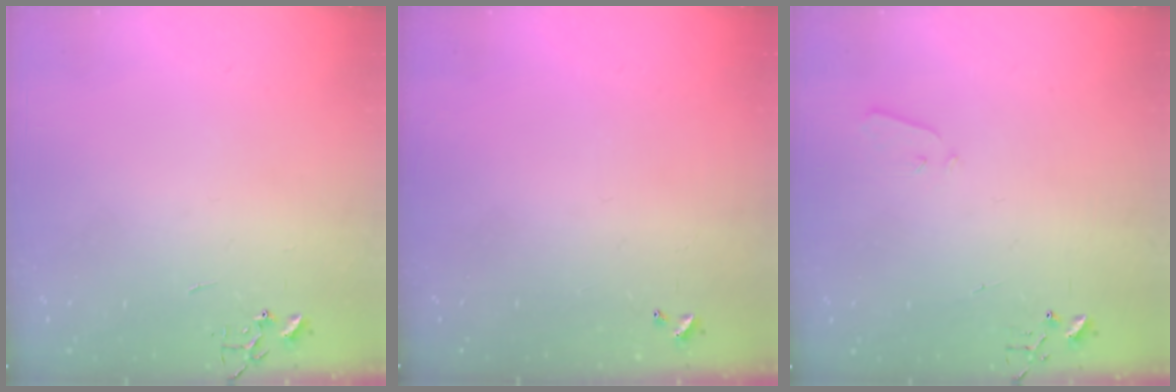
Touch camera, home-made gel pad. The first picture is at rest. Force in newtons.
{"total": 0.0}
{"total": 3.4, "press": 3.3, "slide": 0.5}